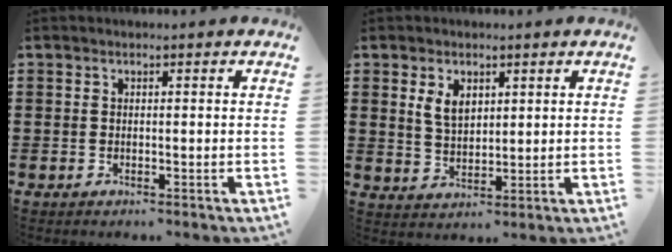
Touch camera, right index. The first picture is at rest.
{"total": 4.1, "force": [1.8, 2.6, 2.6], "torque": [-0.061, 0.008, 0.033]}